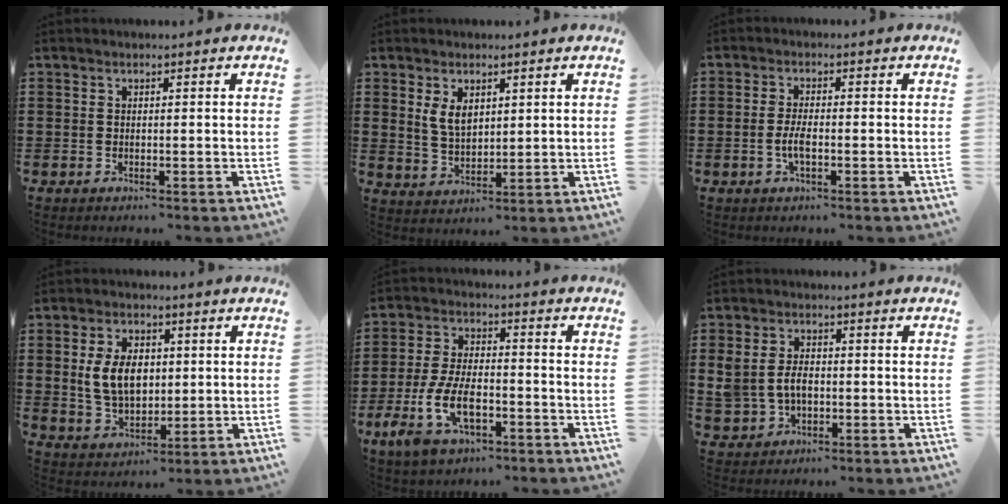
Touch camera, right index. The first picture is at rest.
{"total": 4.1, "force": [1.8, 2.5, 2.7], "torque": [-0.052, 0.004, 0.031]}
{"total": 3.0, "force": [-0.8, 0.8, 2.8], "torque": [-0.063, -0.003, -0.019]}
{"total": 7.7, "force": [0.9, 5.1, 5.7], "torque": [-0.125, 0.011, 0.011]}
{"total": 9.4, "force": [-3.8, 4.6, 7.3], "torque": [-0.173, -0.005, -0.074]}
{"total": 4.7, "force": [-0.2, 3.5, 3.1], "torque": [-0.077, 0.006, -0.009]}